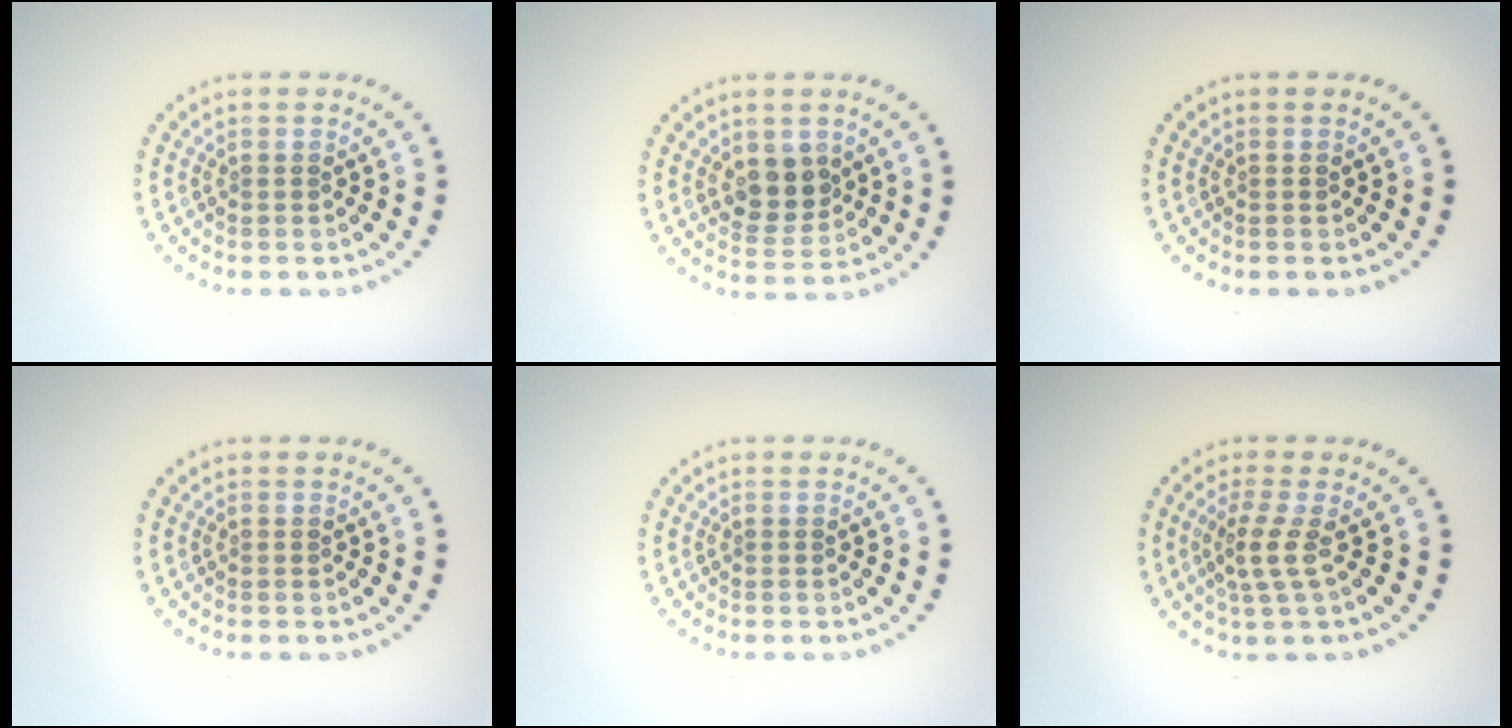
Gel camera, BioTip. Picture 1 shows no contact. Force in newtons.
{"total": 3.4, "press": 3.3, "slide": 1.0}
{"total": 0.0}
{"total": 0.0}
{"total": 0.0}
{"total": 2.4, "press": 1.6, "slide": 1.7}